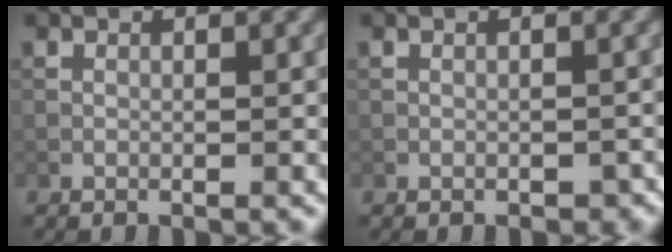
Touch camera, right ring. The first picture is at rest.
{"total": 1.1, "force": [-0.5, 0.8, 0.7], "torque": [-0.012, -0.006, -0.006]}